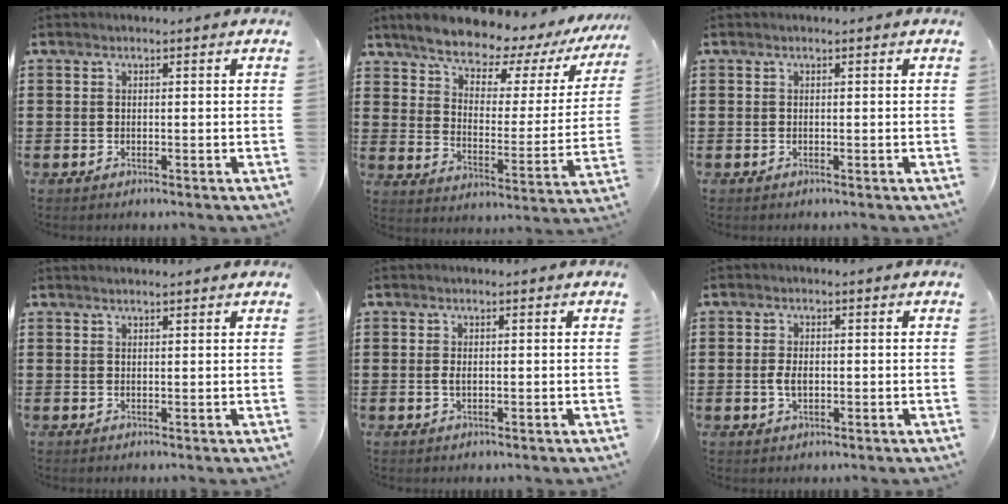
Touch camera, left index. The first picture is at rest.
{"total": 7.6, "force": [7.0, 1.7, 2.5], "torque": [-0.070, -0.056, 0.116]}
{"total": 0.0}
{"total": 1.0, "force": [1.0, 0.0, 0.3], "torque": [-0.007, -0.001, 0.019]}
{"total": 1.3, "force": [0.0, 0.6, 1.2], "torque": [-0.025, 0.002, 0.000]}
{"total": 3.0, "force": [-0.2, 1.6, 2.5], "torque": [-0.056, 0.002, -0.006]}